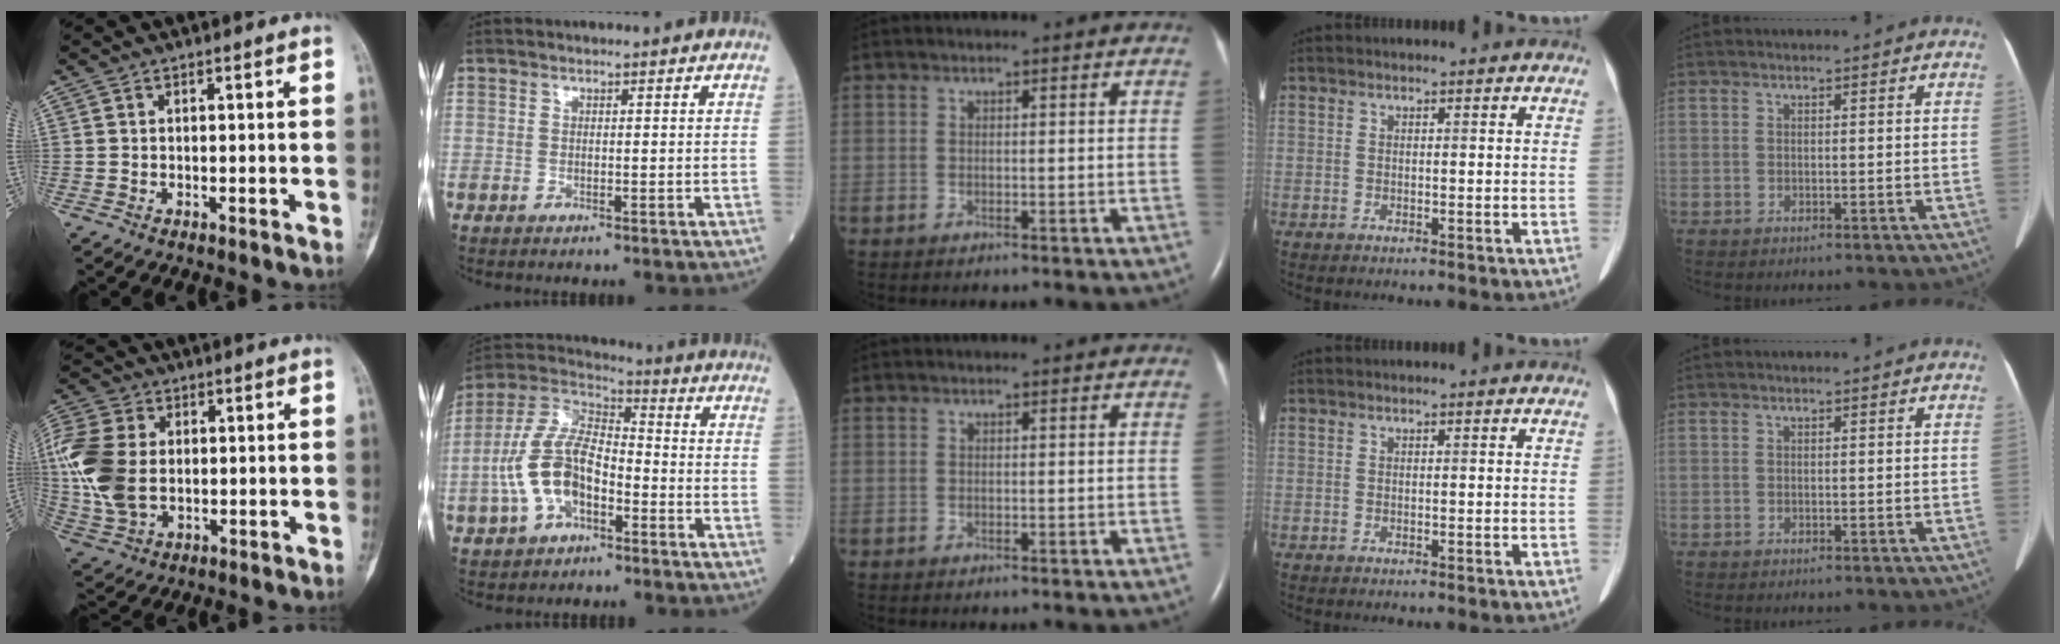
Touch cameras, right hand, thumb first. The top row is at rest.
{"thumb": {"total": 15.6, "force": [1.1, 10.8, 11.3], "torque": [-0.262, 0.001, 0.026]}, "index": {"total": 12.4, "force": [-3.8, 6.3, 10.0], "torque": [-0.222, 0.023, -0.076]}}